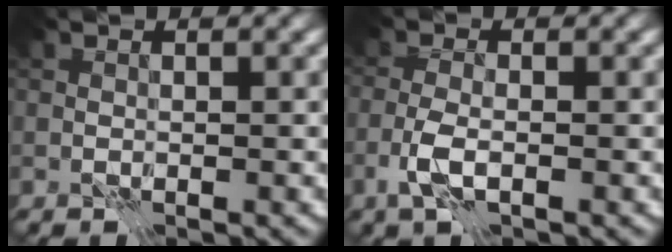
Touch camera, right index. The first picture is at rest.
{"total": 2.5, "force": [-1.2, 0.8, 2.1], "torque": [-0.050, -0.001, -0.029]}